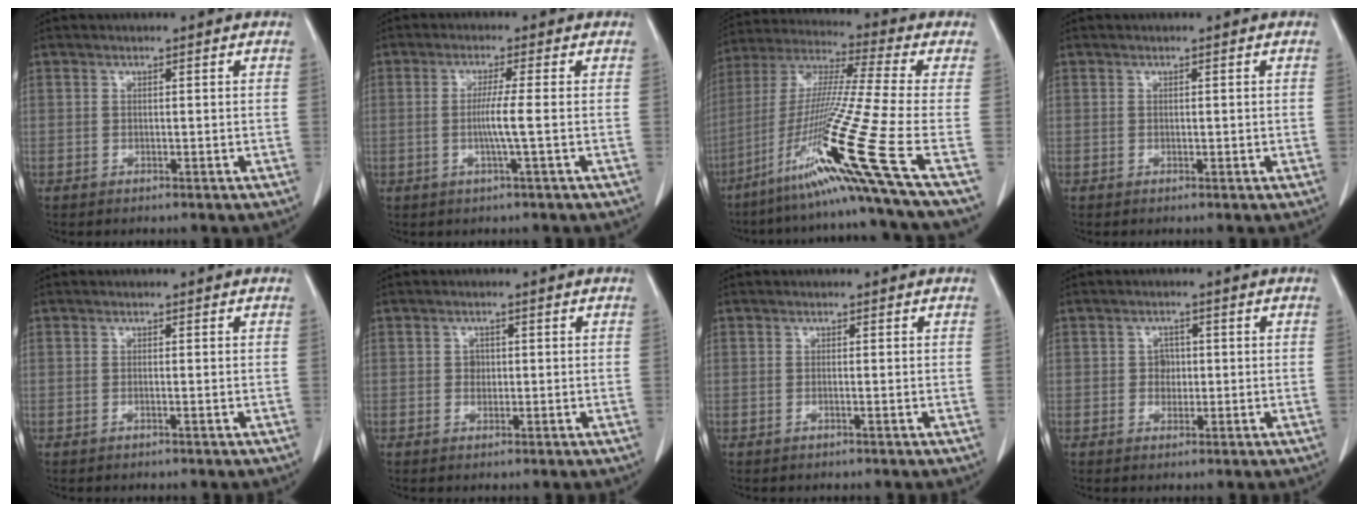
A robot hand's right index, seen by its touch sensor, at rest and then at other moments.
{"total": 4.0, "force": [-0.6, -1.1, 3.8], "torque": [-0.072, -0.006, -0.013]}
{"total": 20.5, "force": [-10.3, -3.7, 17.4], "torque": [-0.344, -0.038, -0.194]}
{"total": 0.5, "force": [0.0, 0.3, 0.4], "torque": [-0.008, 0.001, 0.005]}
{"total": 0.0}
{"total": 1.3, "force": [0.1, 1.2, 0.6], "torque": [-0.008, 0.002, 0.001]}
{"total": 0.0}
{"total": 2.0, "force": [0.0, 1.7, 1.0], "torque": [-0.012, 0.005, 0.000]}